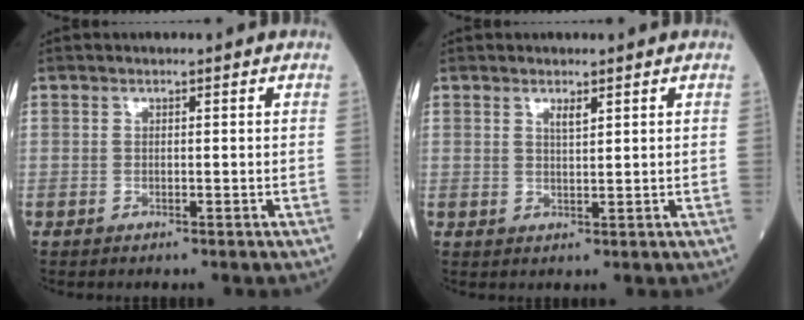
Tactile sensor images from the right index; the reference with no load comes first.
{"total": 1.5, "force": [1.0, 0.2, 1.1], "torque": [-0.021, -0.004, 0.019]}